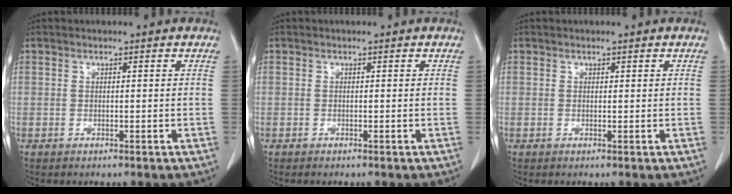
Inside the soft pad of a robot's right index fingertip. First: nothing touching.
{"total": 0.0}
{"total": 0.0}